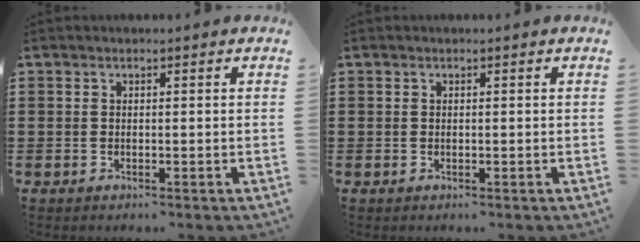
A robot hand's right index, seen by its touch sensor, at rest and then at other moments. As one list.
[{"total": 0.0}]